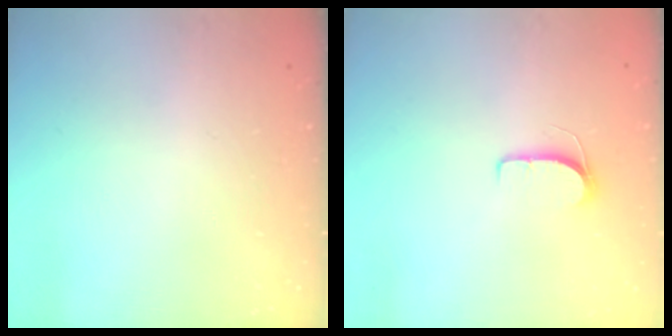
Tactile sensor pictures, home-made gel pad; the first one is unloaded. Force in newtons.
{"total": 6.1, "press": 6.1, "slide": 0.5}